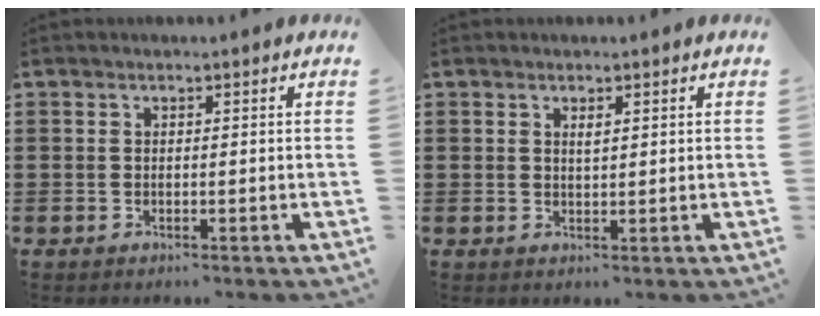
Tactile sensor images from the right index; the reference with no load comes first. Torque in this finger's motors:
{"motor_torque": [-0.10, -0.05, -0.01, 0.00]}